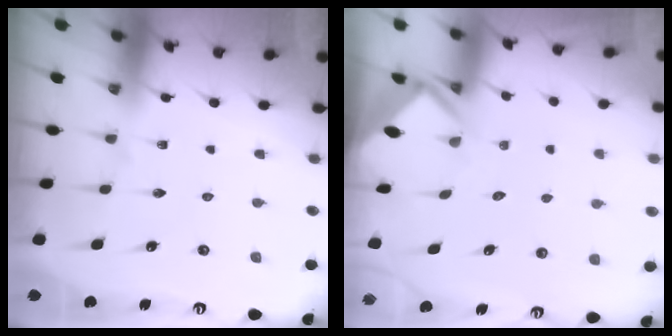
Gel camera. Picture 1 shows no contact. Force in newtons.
{"total": 2.9, "press": 2.9, "slide": 0.3}